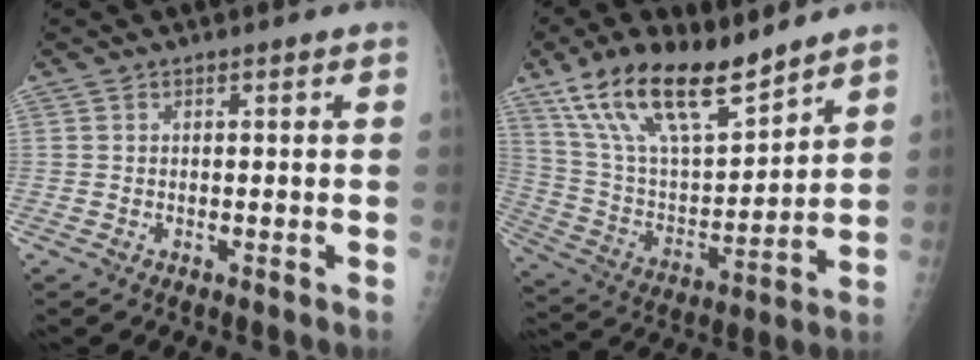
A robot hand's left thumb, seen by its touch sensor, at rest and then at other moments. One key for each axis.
{"total": 19.4, "fx": 13.9, "fy": 6.8, "fz": 11.8, "tx": -0.185, "ty": -0.059, "tz": 0.264}